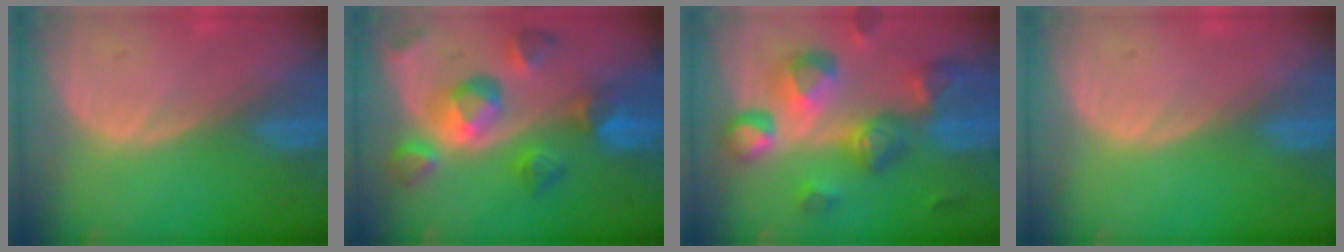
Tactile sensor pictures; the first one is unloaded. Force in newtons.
{"total": 10.2, "press": 9.0, "slide": 4.8}
{"total": 11.2, "press": 10.0, "slide": 5.0}
{"total": 0.0}